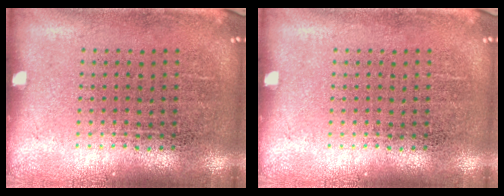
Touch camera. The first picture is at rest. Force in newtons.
{"total": 0.0}